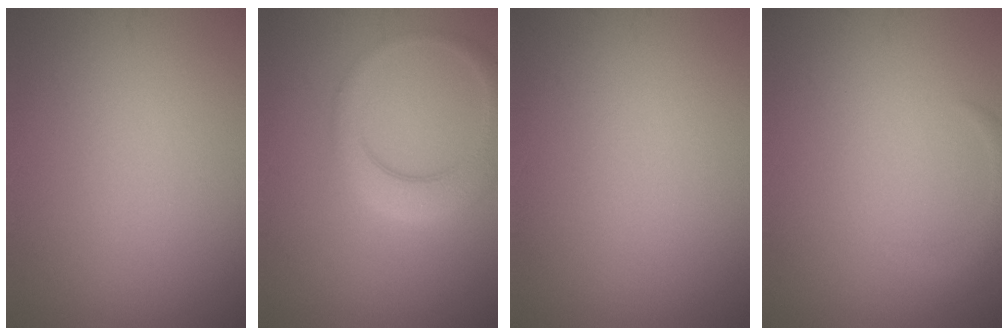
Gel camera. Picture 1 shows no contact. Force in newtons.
{"total": 4.0, "press": 4.0, "slide": 0.3}
{"total": 0.0}
{"total": 1.3, "press": 1.3, "slide": 0.1}